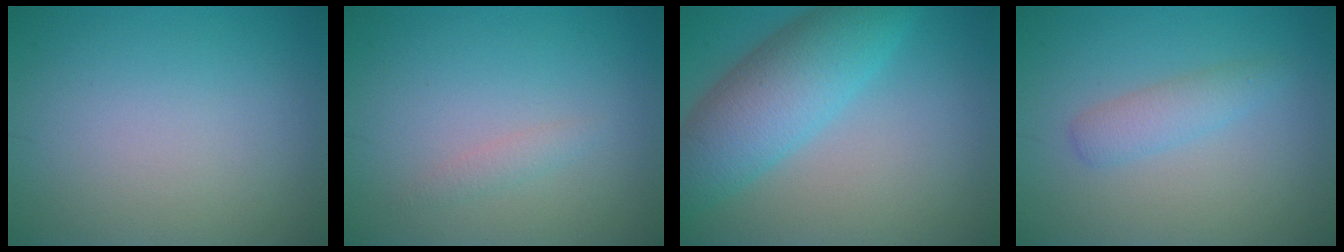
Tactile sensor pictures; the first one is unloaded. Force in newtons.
{"total": 0.9, "press": 0.9, "slide": 0.1}
{"total": 7.6, "press": 7.6, "slide": 0.2}
{"total": 2.0, "press": 2.0, "slide": 0.1}